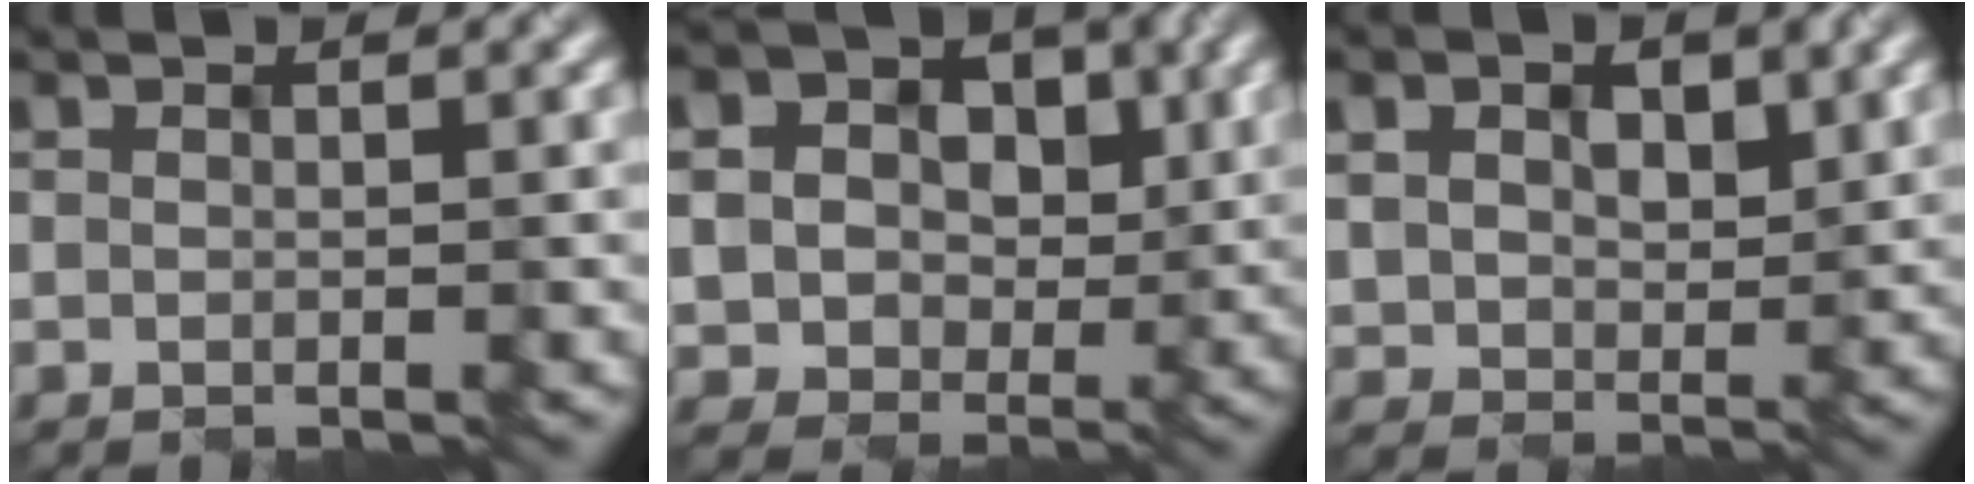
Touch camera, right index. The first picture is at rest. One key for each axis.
{"total": 9.4, "fx": 2.6, "fy": 7.7, "fz": 4.8, "tx": -0.096, "ty": 0.016, "tz": 0.044}
{"total": 4.9, "fx": 1.7, "fy": 3.6, "fz": 2.9, "tx": -0.065, "ty": 0.000, "tz": 0.026}